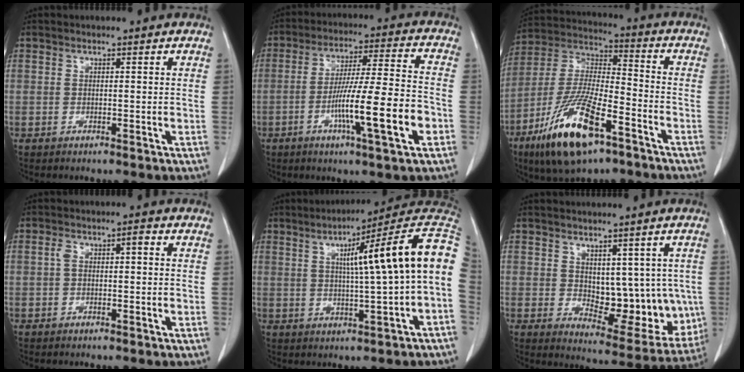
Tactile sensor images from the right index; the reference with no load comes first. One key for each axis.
{"total": 14.4, "fx": -4.7, "fy": 0.4, "fz": 13.6, "tx": -0.230, "ty": -0.005, "tz": -0.079}
{"total": 18.1, "fx": -9.9, "fy": 4.8, "fz": 14.4, "tx": -0.309, "ty": -0.028, "tz": -0.178}
{"total": 2.8, "fx": 0.2, "fy": 1.2, "fz": 2.5, "tx": -0.049, "ty": 0.021, "tz": 0.004}
{"total": 15.8, "fx": 2.4, "fy": -0.2, "fz": 15.6, "tx": -0.210, "ty": 0.033, "tz": 0.028}
{"total": 12.2, "fx": 0.6, "fy": 6.5, "fz": 10.2, "tx": -0.122, "ty": -0.004, "tz": 0.032}